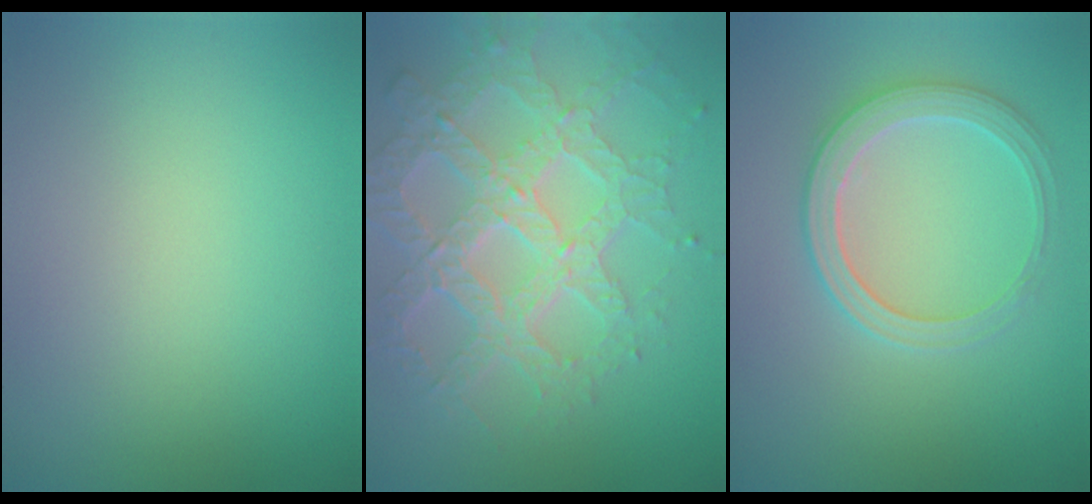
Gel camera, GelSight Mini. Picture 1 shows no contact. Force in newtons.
{"total": 7.7, "press": 5.4, "slide": 5.4}
{"total": 3.3, "press": 3.2, "slide": 0.4}